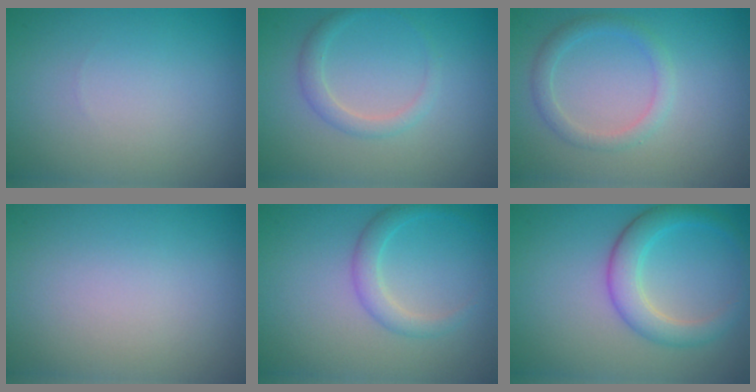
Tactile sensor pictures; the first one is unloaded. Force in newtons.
{"total": 1.7, "press": 1.7, "slide": 0.1}
{"total": 1.9, "press": 1.9, "slide": 0.0}
{"total": 0.0}
{"total": 2.0, "press": 2.0, "slide": 0.1}
{"total": 3.7, "press": 3.7, "slide": 0.2}